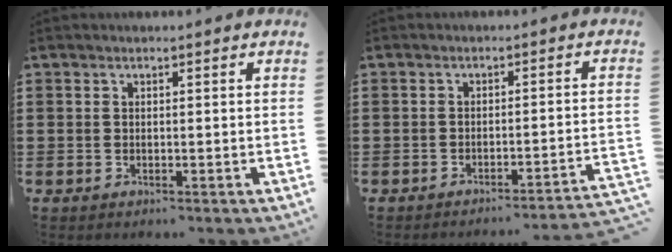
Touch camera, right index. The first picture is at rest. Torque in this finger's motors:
{"motor_torque": [-0.45, 0.46, -0.59, -0.03]}